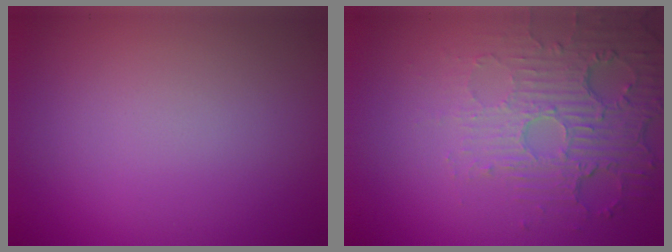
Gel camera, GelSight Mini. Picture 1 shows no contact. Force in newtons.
{"total": 6.0, "press": 3.6, "slide": 4.8}